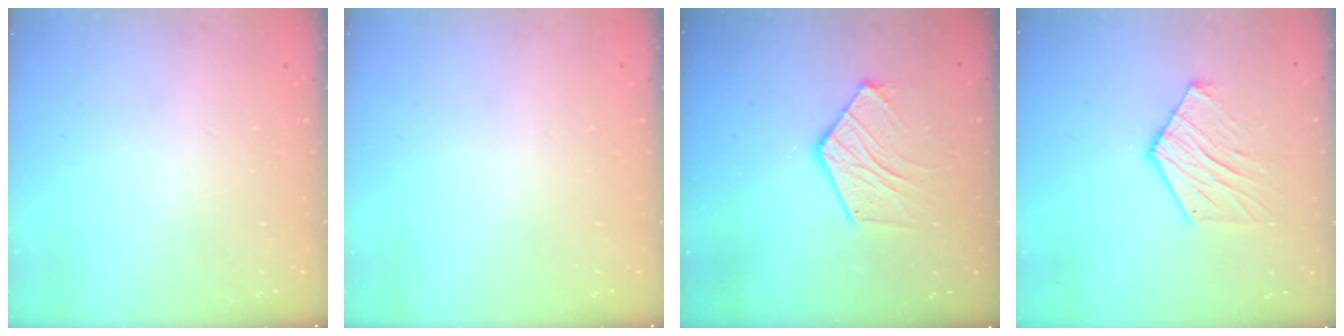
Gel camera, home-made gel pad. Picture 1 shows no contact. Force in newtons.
{"total": 0.0}
{"total": 11.9, "press": 11.8, "slide": 0.9}
{"total": 11.4, "press": 11.4, "slide": 1.0}